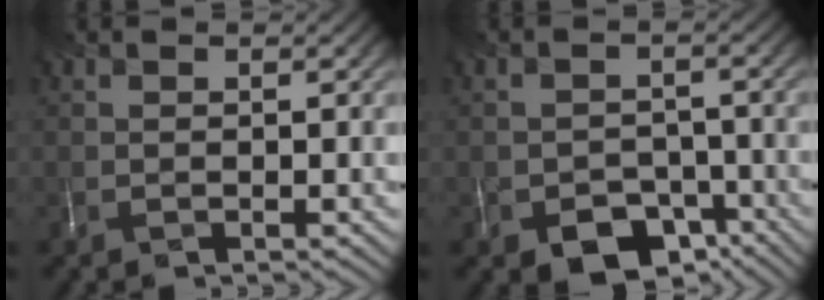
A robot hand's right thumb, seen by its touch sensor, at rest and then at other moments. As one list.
[{"total": 6.2, "force": [-4.4, 3.9, 2.1], "torque": [-0.034, -0.021, -0.071]}]